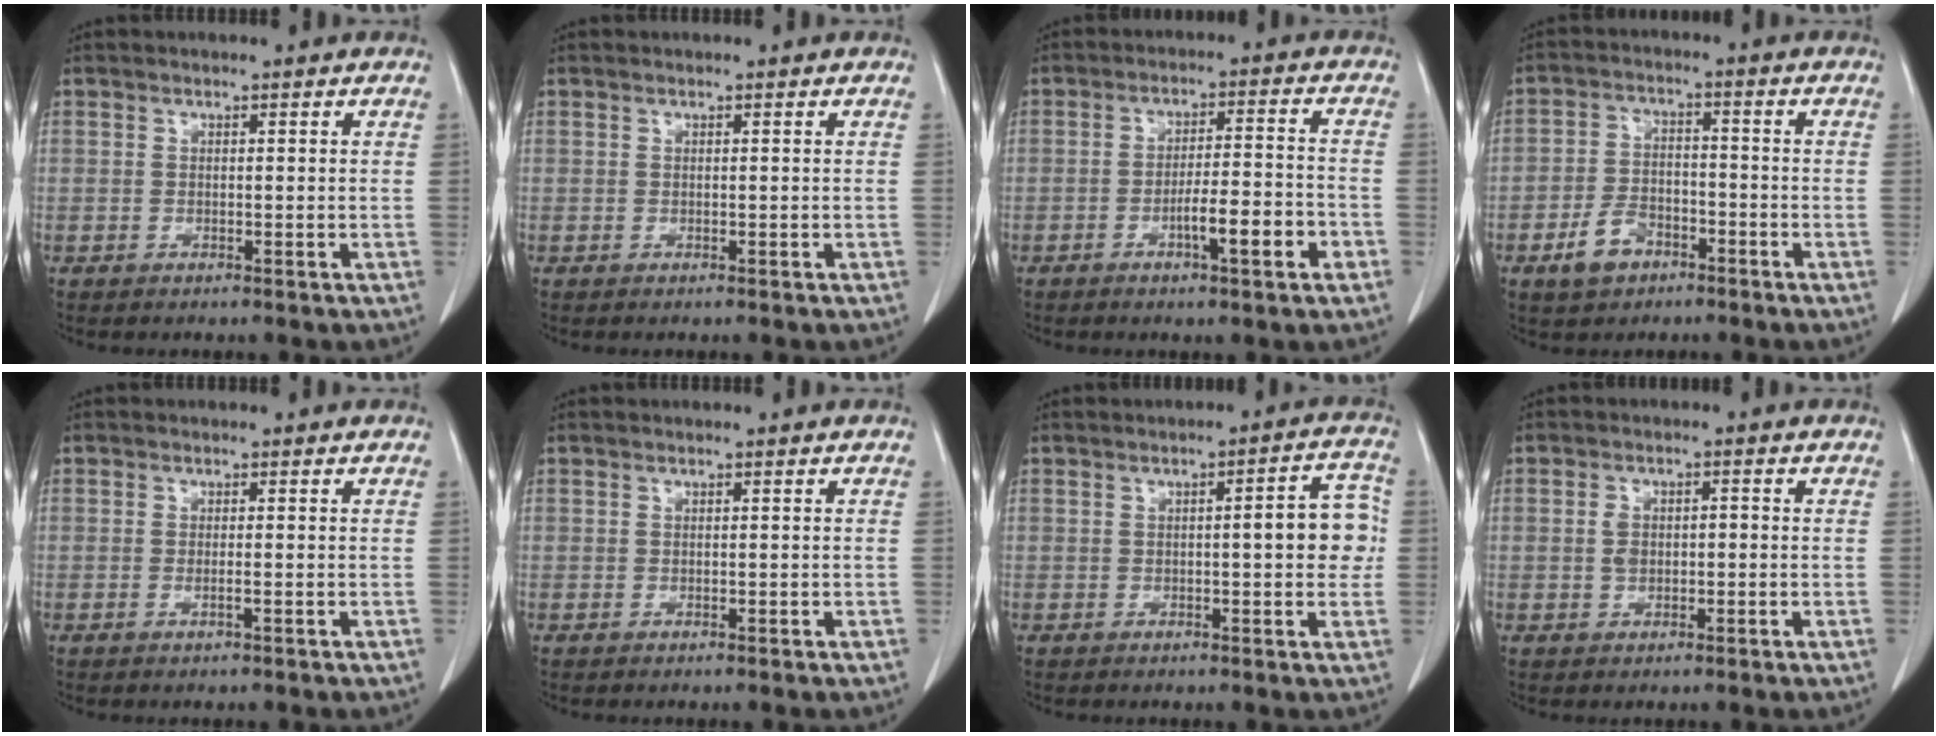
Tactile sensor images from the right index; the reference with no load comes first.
{"total": 0.0}
{"total": 7.4, "force": [-3.3, 0.7, 6.6], "torque": [-0.102, 0.008, -0.048]}
{"total": 6.2, "force": [-3.7, 3.8, 3.2], "torque": [-0.071, 0.009, -0.061]}
{"total": 0.8, "force": [-0.3, -0.1, 0.8], "torque": [-0.015, -0.001, -0.004]}
{"total": 0.0}
{"total": 6.7, "force": [0.0, 1.5, 6.6], "torque": [-0.081, 0.018, -0.003]}
{"total": 2.8, "force": [-0.3, 1.9, 2.1], "torque": [-0.042, 0.013, -0.004]}